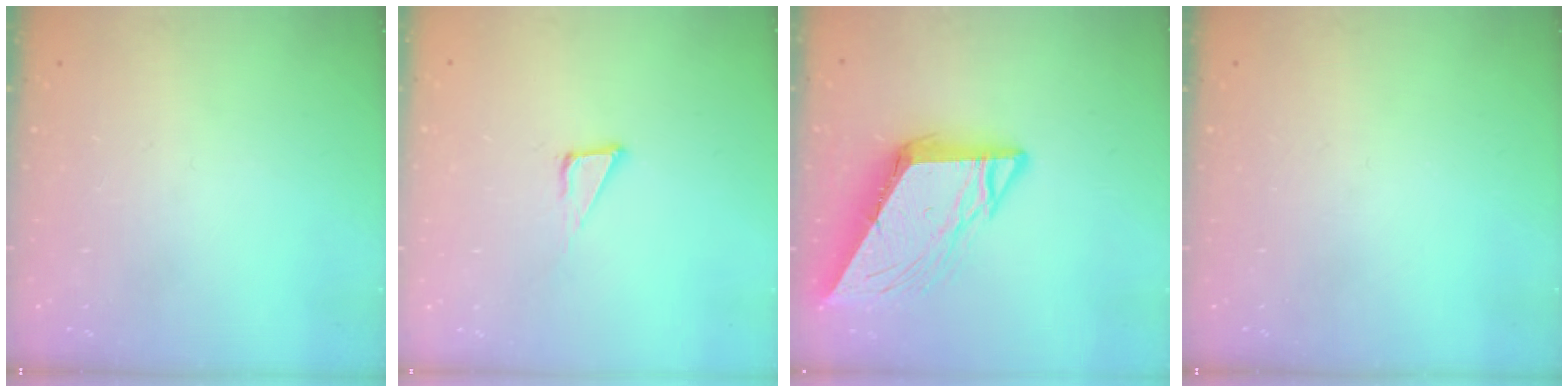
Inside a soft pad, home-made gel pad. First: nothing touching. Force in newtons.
{"total": 3.8, "press": 3.8, "slide": 0.2}
{"total": 11.0, "press": 10.9, "slide": 1.2}
{"total": 0.0}